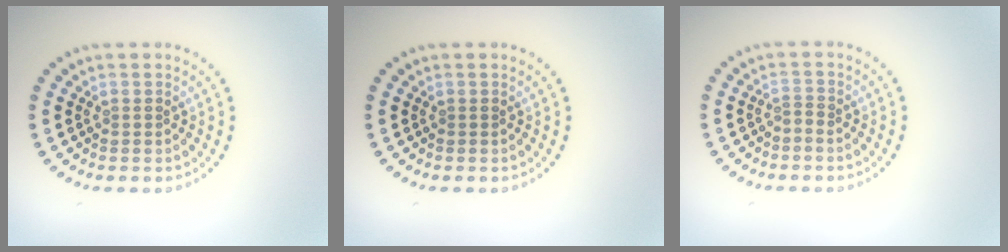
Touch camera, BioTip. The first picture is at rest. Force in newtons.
{"total": 0.0}
{"total": 0.5, "press": 0.0, "slide": 0.5}